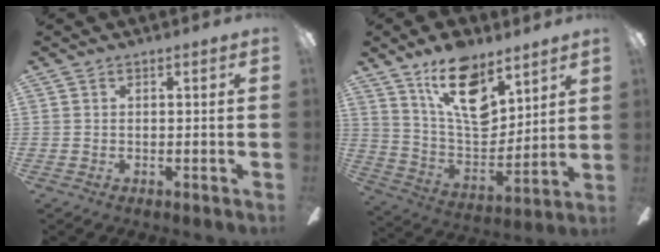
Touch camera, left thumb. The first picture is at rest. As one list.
[{"total": 18.0, "force": [11.3, 9.1, 10.6], "torque": [-0.175, -0.060, 0.204]}]